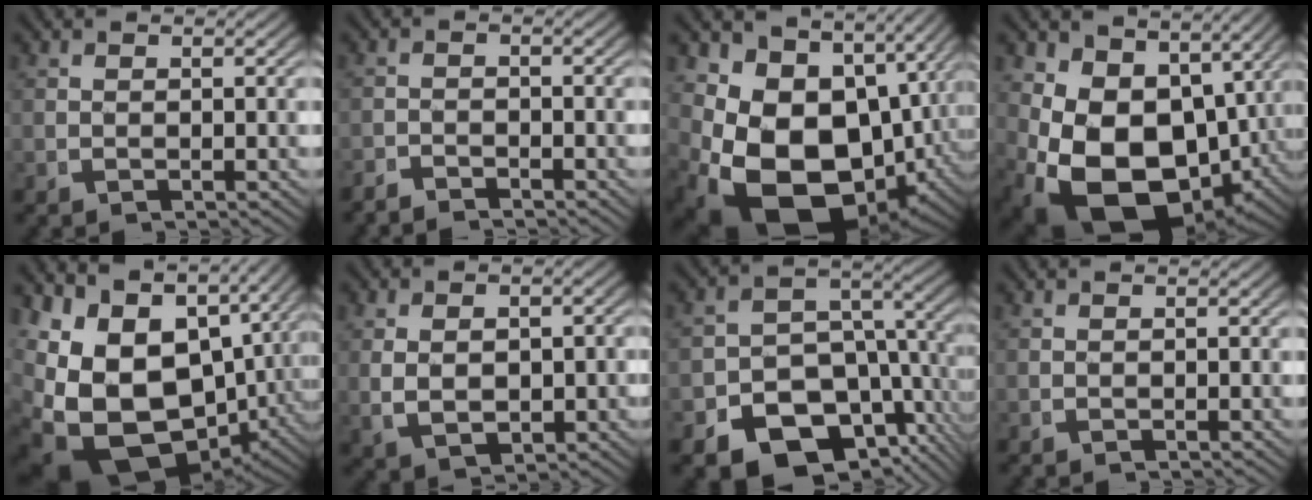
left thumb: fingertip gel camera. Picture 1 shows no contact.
{"total": 2.0, "force": [-1.9, 0.4, 0.0], "torque": [0.007, -0.007, -0.040]}
{"total": 17.5, "force": [-1.9, 12.2, 12.5], "torque": [-0.259, -0.074, 0.001]}
{"total": 15.0, "force": [-2.5, 10.5, 10.4], "torque": [-0.225, -0.073, -0.009]}
{"total": 20.4, "force": [-1.3, 14.5, 14.3], "torque": [-0.302, -0.062, 0.009]}
{"total": 4.5, "force": [-0.3, 3.1, 3.3], "torque": [-0.071, -0.018, 0.014]}
{"total": 13.5, "force": [-6.7, 9.4, 7.0], "torque": [-0.118, -0.042, -0.102]}
{"total": 0.0}